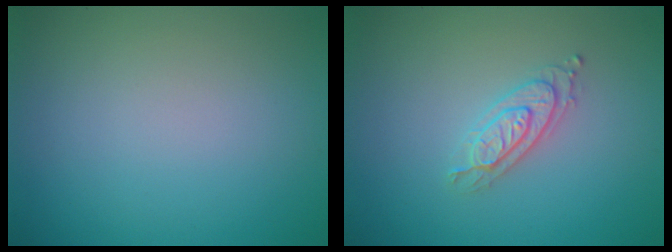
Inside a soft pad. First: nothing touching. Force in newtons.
{"total": 2.4, "press": 2.2, "slide": 0.9}